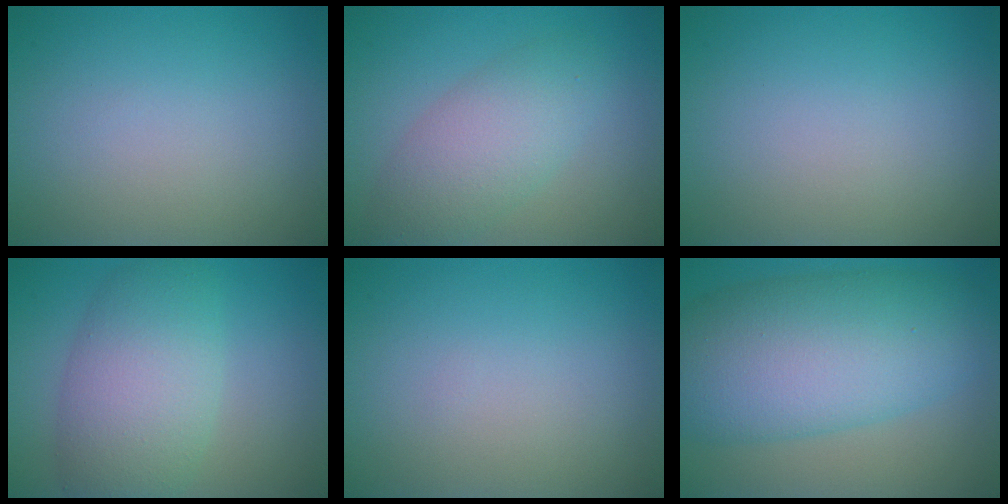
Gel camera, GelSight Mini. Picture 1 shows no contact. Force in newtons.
{"total": 6.1, "press": 6.1, "slide": 0.1}
{"total": 0.0}
{"total": 7.0, "press": 7.0, "slide": 0.2}
{"total": 0.0}
{"total": 11.4, "press": 11.4, "slide": 0.2}